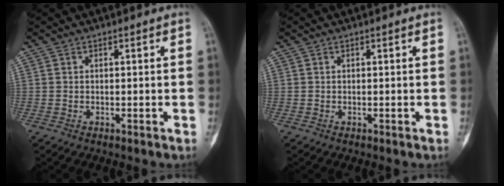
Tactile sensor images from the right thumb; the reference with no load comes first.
{"total": 0.0}